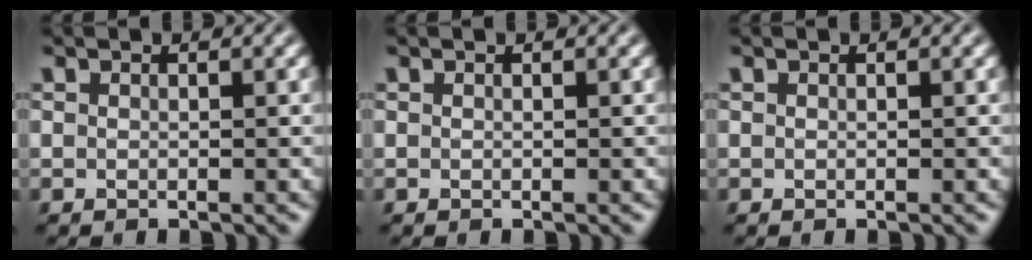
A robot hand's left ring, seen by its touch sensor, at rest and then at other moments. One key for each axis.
{"total": 0.0}
{"total": 0.0}